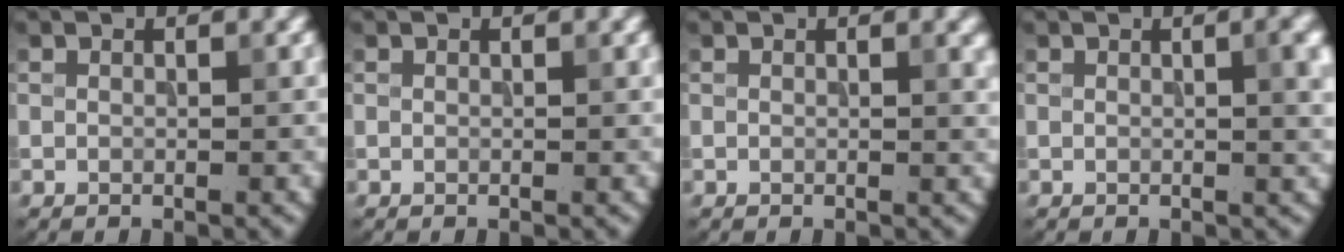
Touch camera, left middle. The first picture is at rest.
{"total": 0.0}
{"total": 1.0, "force": [0.5, 0.1, 0.8], "torque": [-0.012, -0.001, 0.009]}
{"total": 2.9, "force": [0.7, 0.7, 2.8], "torque": [-0.039, 0.004, 0.010]}